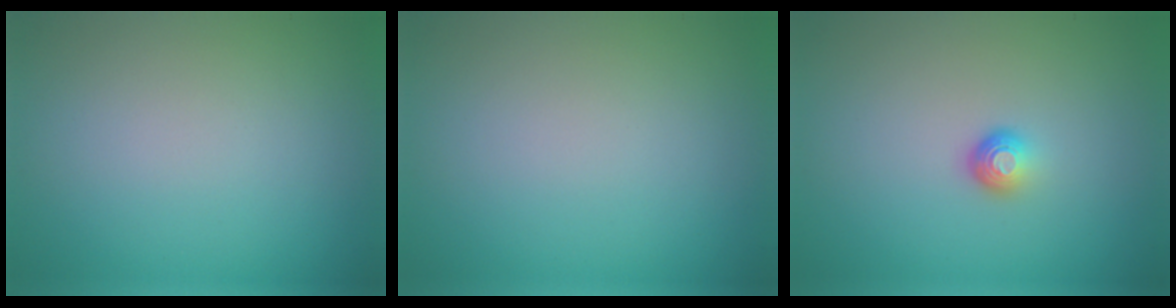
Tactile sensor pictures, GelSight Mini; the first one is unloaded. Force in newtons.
{"total": 0.0}
{"total": 1.6, "press": 1.0, "slide": 1.2}